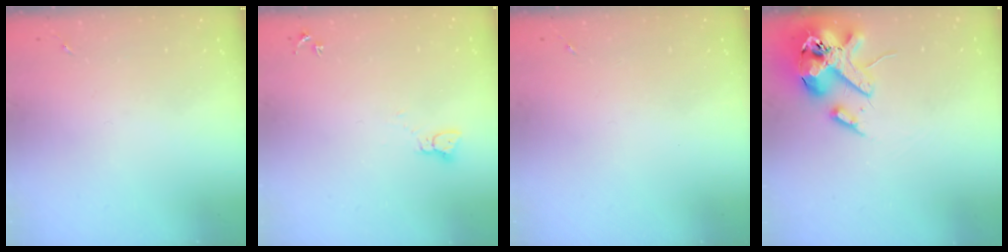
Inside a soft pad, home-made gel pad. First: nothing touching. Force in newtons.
{"total": 2.3, "press": 2.3, "slide": 0.3}
{"total": 0.0}
{"total": 16.5, "press": 16.3, "slide": 2.8}